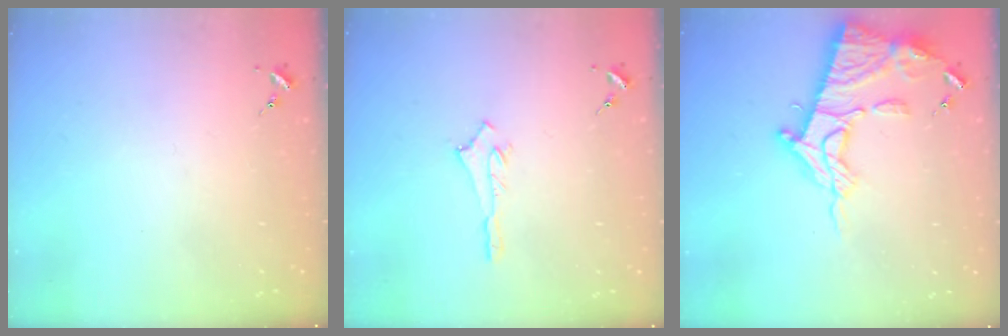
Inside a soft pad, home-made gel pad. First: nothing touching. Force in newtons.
{"total": 3.0, "press": 3.0, "slide": 0.2}
{"total": 16.5, "press": 16.4, "slide": 1.4}